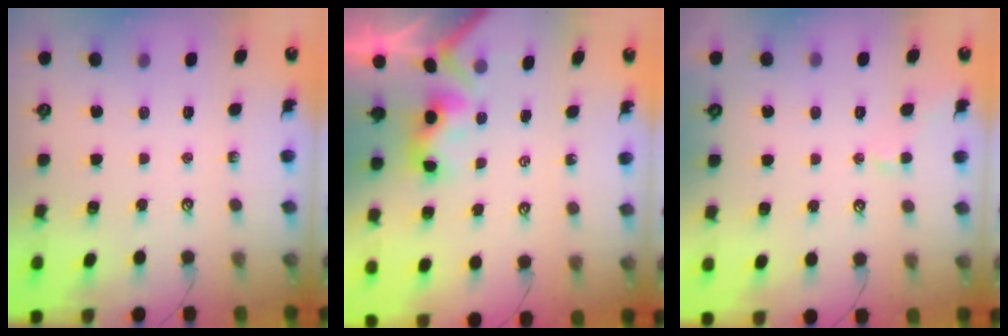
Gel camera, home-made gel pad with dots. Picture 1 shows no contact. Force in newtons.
{"total": 4.0, "press": 4.0, "slide": 0.2}
{"total": 1.2, "press": 0.9, "slide": 0.7}